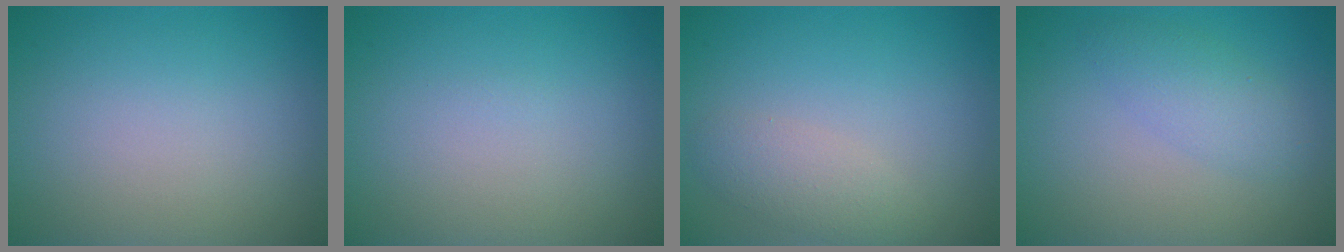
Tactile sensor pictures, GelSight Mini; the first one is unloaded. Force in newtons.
{"total": 0.0}
{"total": 2.3, "press": 2.3, "slide": 0.2}
{"total": 2.5, "press": 2.5, "slide": 0.1}